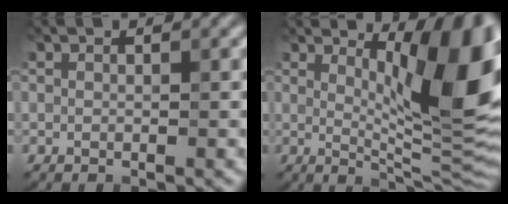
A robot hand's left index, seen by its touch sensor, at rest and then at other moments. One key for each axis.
{"total": 11.6, "fx": 3.6, "fy": 3.1, "fz": 10.5, "tx": -0.133, "ty": -0.008, "tz": 0.064}